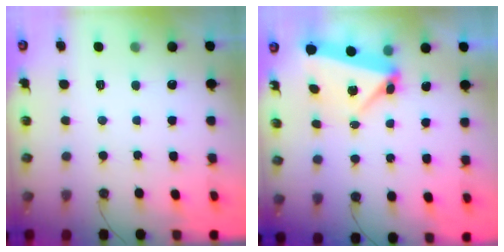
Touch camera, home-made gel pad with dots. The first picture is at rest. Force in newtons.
{"total": 5.6, "press": 4.5, "slide": 3.3}